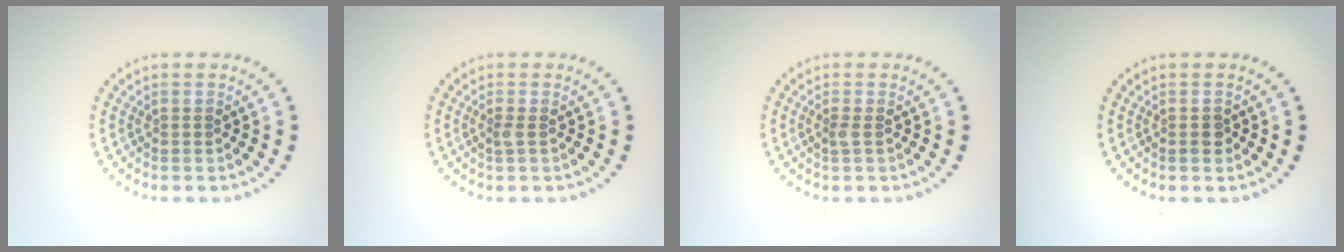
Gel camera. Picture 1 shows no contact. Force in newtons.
{"total": 0.7, "press": 0.5, "slide": 0.4}
{"total": 0.7, "press": 0.5, "slide": 0.4}
{"total": 1.2, "press": 1.2, "slide": 0.3}